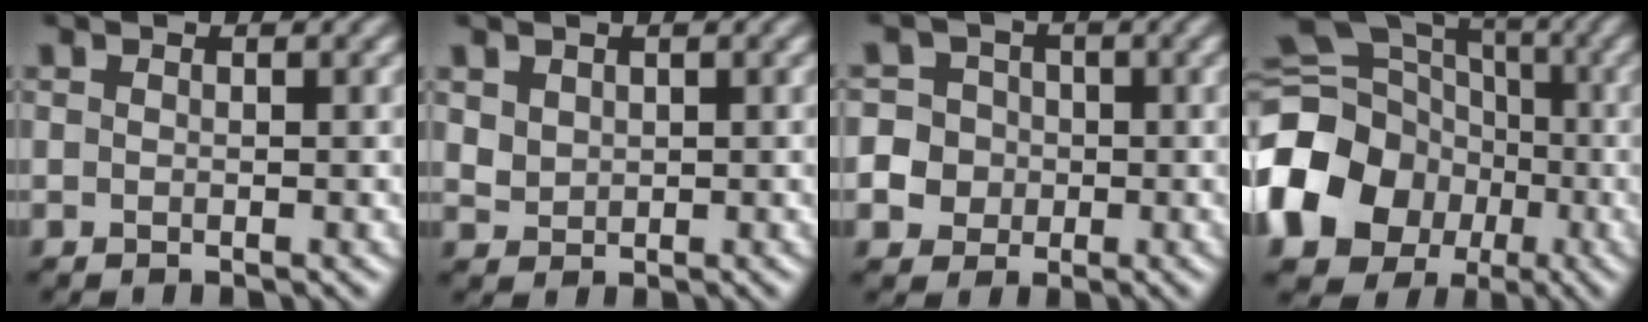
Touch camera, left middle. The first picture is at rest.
{"total": 1.5, "force": [0.8, 1.2, 0.5], "torque": [-0.012, -0.003, 0.022]}
{"total": 8.1, "force": [-1.1, 7.7, 2.3], "torque": [-0.049, 0.020, -0.036]}
{"total": 17.5, "force": [-5.0, 15.0, 7.4], "torque": [-0.168, -0.025, -0.116]}